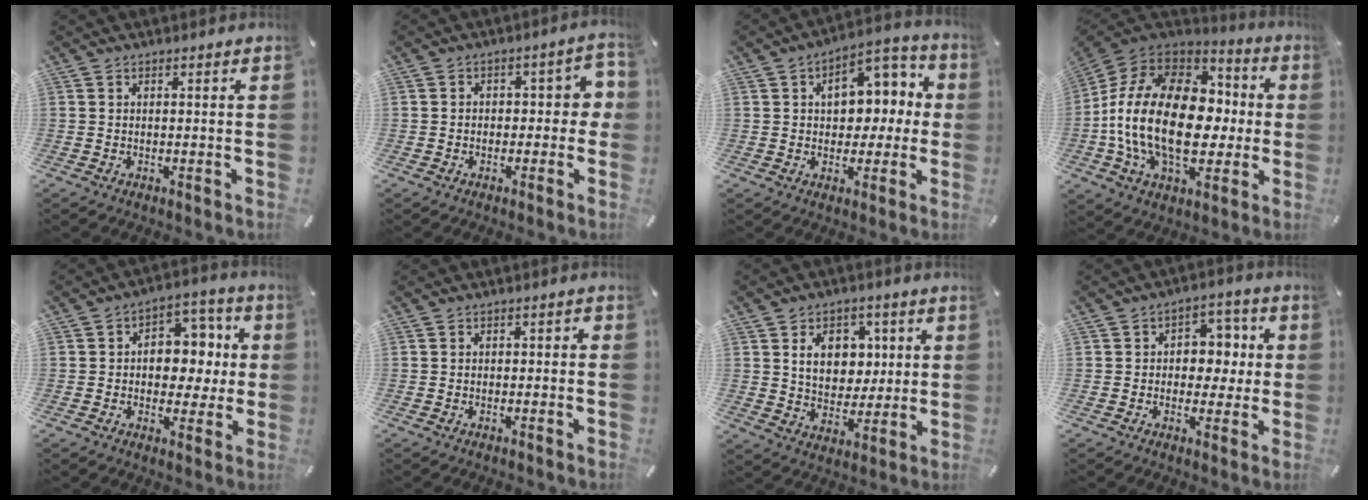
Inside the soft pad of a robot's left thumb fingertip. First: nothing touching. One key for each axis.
{"total": 5.4, "fx": -1.1, "fy": 3.7, "fz": 3.7, "tx": -0.044, "ty": 0.011, "tz": -0.029}
{"total": 11.4, "fx": 1.8, "fy": 8.3, "fz": 7.6, "tx": -0.089, "ty": -0.007, "tz": 0.028}
{"total": 25.9, "fx": -2.7, "fy": 17.2, "fz": 19.1, "tx": -0.368, "ty": 0.021, "tz": -0.038}
{"total": 9.2, "fx": 0.0, "fy": 7.8, "fz": 5.0, "tx": -0.058, "ty": 0.000, "tz": -0.002}
{"total": 1.2, "fx": -0.8, "fy": 0.7, "fz": 0.4, "tx": -0.009, "ty": 0.005, "tz": -0.020}
{"total": 10.7, "fx": 2.8, "fy": 8.5, "fz": 6.0, "tx": -0.091, "ty": 0.003, "tz": 0.049}
{"total": 7.3, "fx": -0.3, "fy": 6.2, "fz": 3.8, "tx": -0.043, "ty": 0.006, "tz": -0.011}